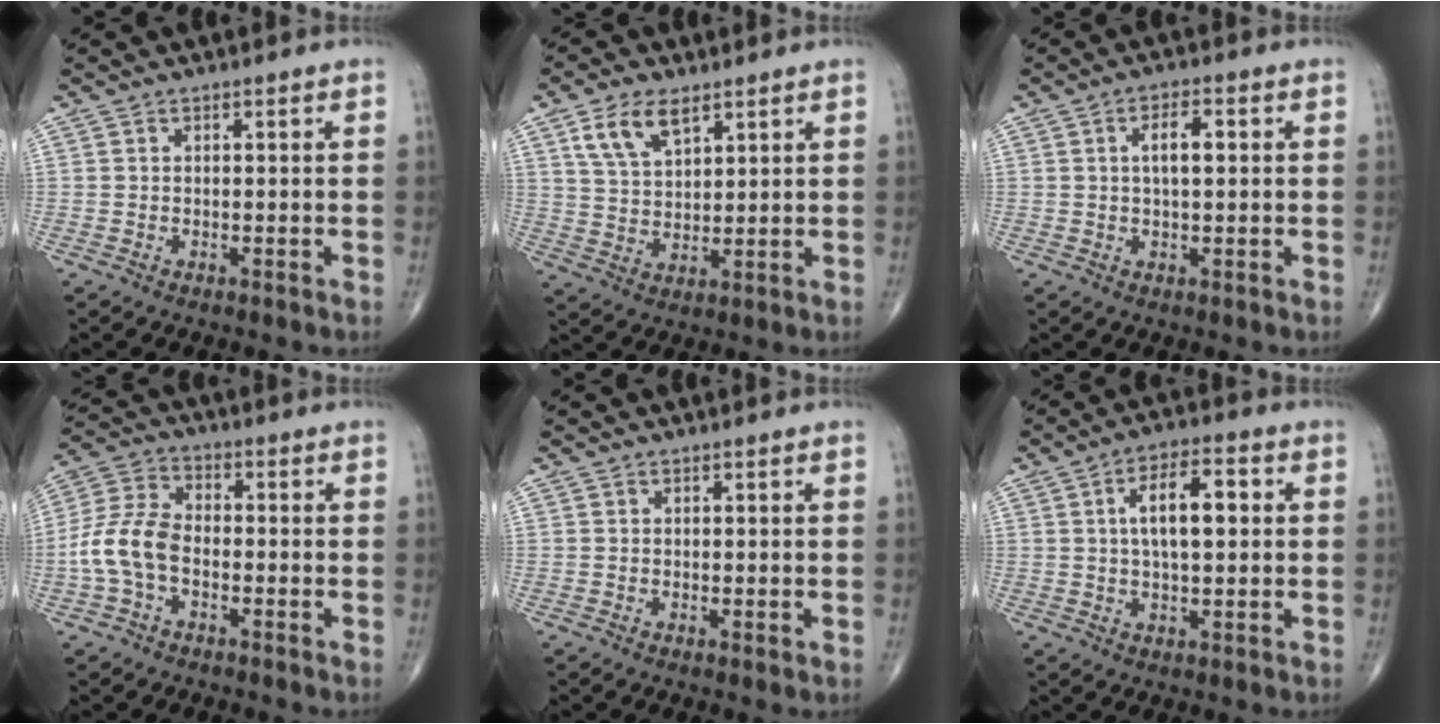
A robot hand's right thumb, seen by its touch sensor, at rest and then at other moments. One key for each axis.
{"total": 8.3, "fx": 4.7, "fy": 4.4, "fz": 5.4, "tx": -0.088, "ty": -0.018, "tz": 0.093}
{"total": 4.6, "fx": 0.8, "fy": 1.9, "fz": 4.1, "tx": -0.064, "ty": 0.006, "tz": 0.012}
{"total": 9.6, "fx": -2.5, "fy": 5.9, "fz": 7.1, "tx": -0.148, "ty": 0.030, "tz": -0.058}
{"total": 0.5, "fx": 0.0, "fy": 0.2, "fz": 0.5, "tx": -0.012, "ty": -0.003, "tz": -0.001}
{"total": 9.6, "fx": 1.5, "fy": 4.2, "fz": 8.5, "tx": -0.128, "ty": 0.014, "tz": 0.020}